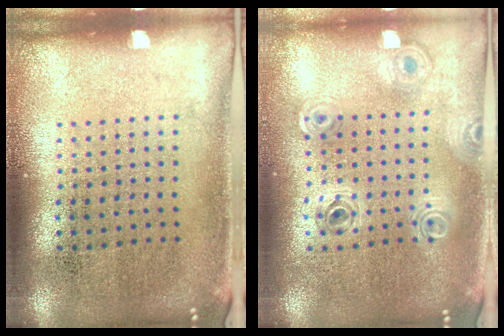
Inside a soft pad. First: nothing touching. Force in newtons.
{"total": 0.8, "press": 0.8, "slide": 0.2}